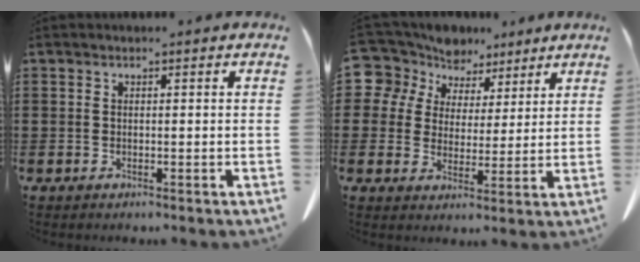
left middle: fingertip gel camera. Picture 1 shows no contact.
{"total": 7.8, "force": [5.9, 5.1, 0.7], "torque": [-0.065, -0.024, 0.110]}